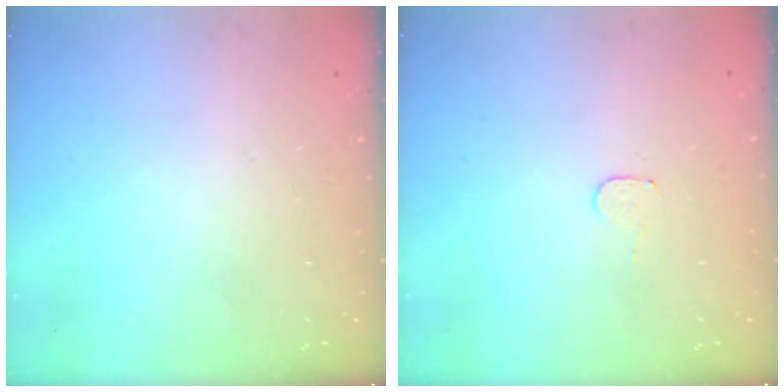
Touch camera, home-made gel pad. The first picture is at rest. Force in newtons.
{"total": 3.7, "press": 3.7, "slide": 0.3}